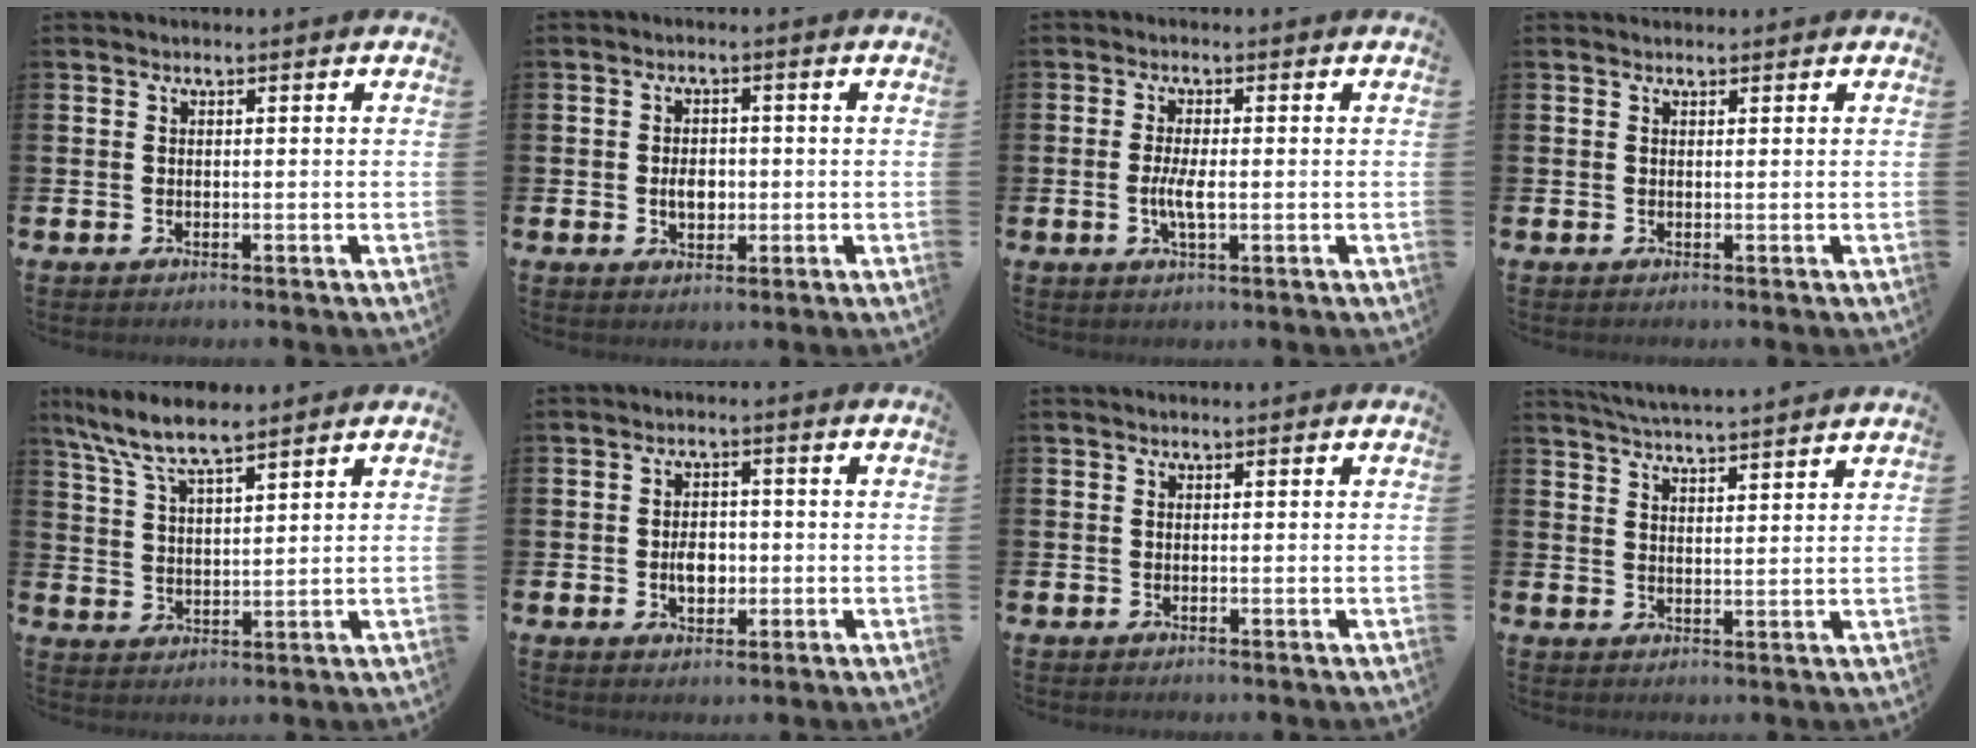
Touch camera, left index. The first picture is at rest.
{"total": 3.3, "force": [-0.3, 2.4, 2.3], "torque": [-0.016, -0.006, -0.015]}
{"total": 3.3, "force": [-0.5, 1.0, 3.1], "torque": [-0.048, -0.002, -0.010]}
{"total": 0.8, "force": [0.7, 0.3, 0.0], "torque": [0.011, -0.002, 0.010]}
{"total": 7.8, "force": [6.9, 1.4, 3.3], "torque": [-0.094, -0.019, 0.126]}
{"total": 3.7, "force": [-0.5, 2.6, 2.6], "torque": [-0.021, -0.005, -0.017]}
{"total": 0.0}
{"total": 5.0, "force": [4.9, -0.5, 0.4], "torque": [-0.024, -0.029, 0.088]}